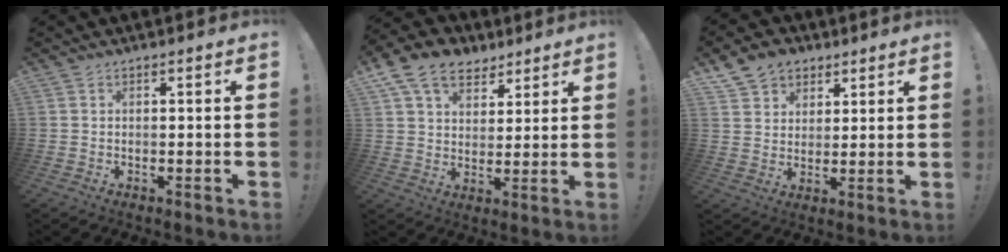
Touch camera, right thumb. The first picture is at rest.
{"total": 12.9, "force": [7.7, 9.0, 5.2], "torque": [-0.083, -0.041, 0.151]}
{"total": 9.2, "force": [5.5, 7.0, 2.4], "torque": [-0.038, -0.028, 0.109]}